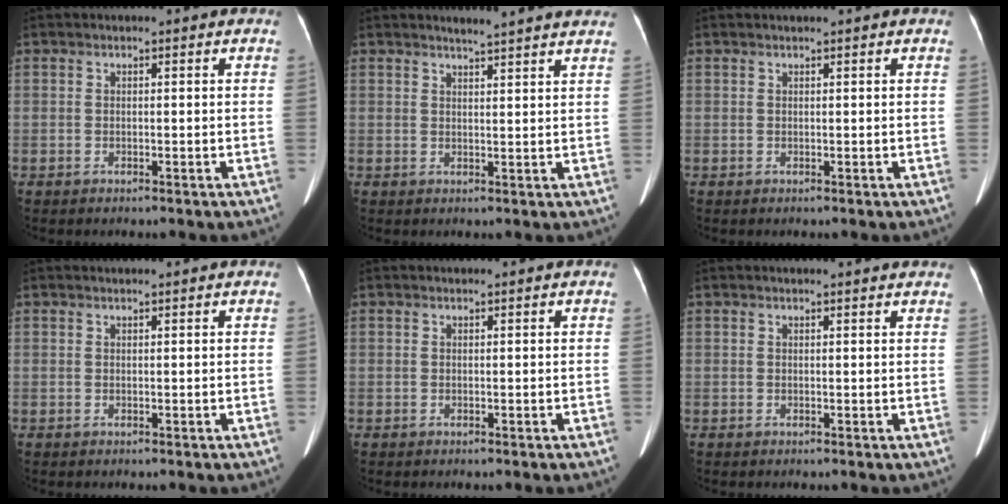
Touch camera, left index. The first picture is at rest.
{"total": 6.9, "force": [6.3, -0.4, 2.7], "torque": [-0.039, 0.008, 0.065]}
{"total": 0.7, "force": [0.6, 0.0, 0.3], "torque": [-0.006, 0.009, 0.013]}
{"total": 1.2, "force": [1.1, 0.0, 0.4], "torque": [-0.005, 0.015, 0.022]}
{"total": 0.0}
{"total": 3.6, "force": [3.5, 0.0, 1.0], "torque": [-0.016, 0.007, 0.031]}